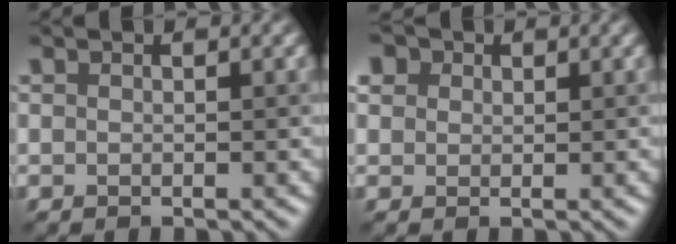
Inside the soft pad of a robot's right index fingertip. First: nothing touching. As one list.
[{"total": 2.2, "force": [1.6, 1.5, 0.6], "torque": [-0.015, 0.015, 0.019]}]